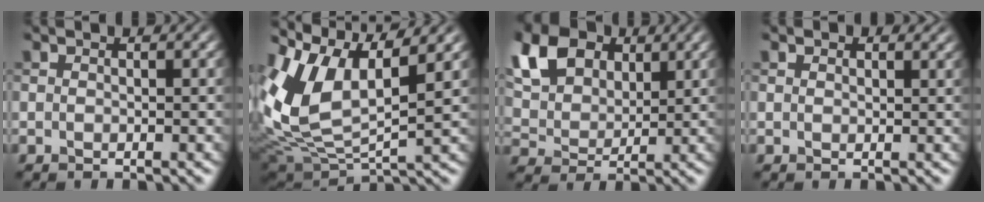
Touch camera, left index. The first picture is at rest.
{"total": 8.7, "force": [3.7, 4.1, 6.7], "torque": [-0.151, 0.006, 0.072]}
{"total": 8.4, "force": [4.1, 5.5, 4.9], "torque": [-0.129, 0.020, 0.075]}
{"total": 1.5, "force": [1.1, 0.8, 0.6], "torque": [-0.009, -0.003, 0.014]}